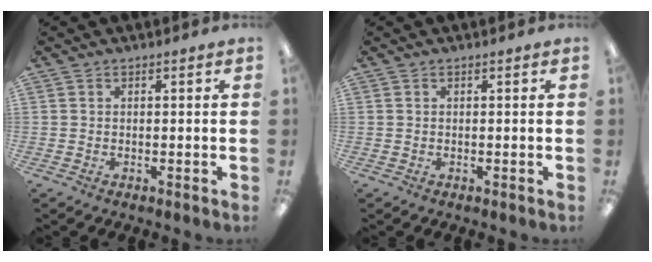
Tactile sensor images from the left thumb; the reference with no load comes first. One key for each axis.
{"total": 0.0}